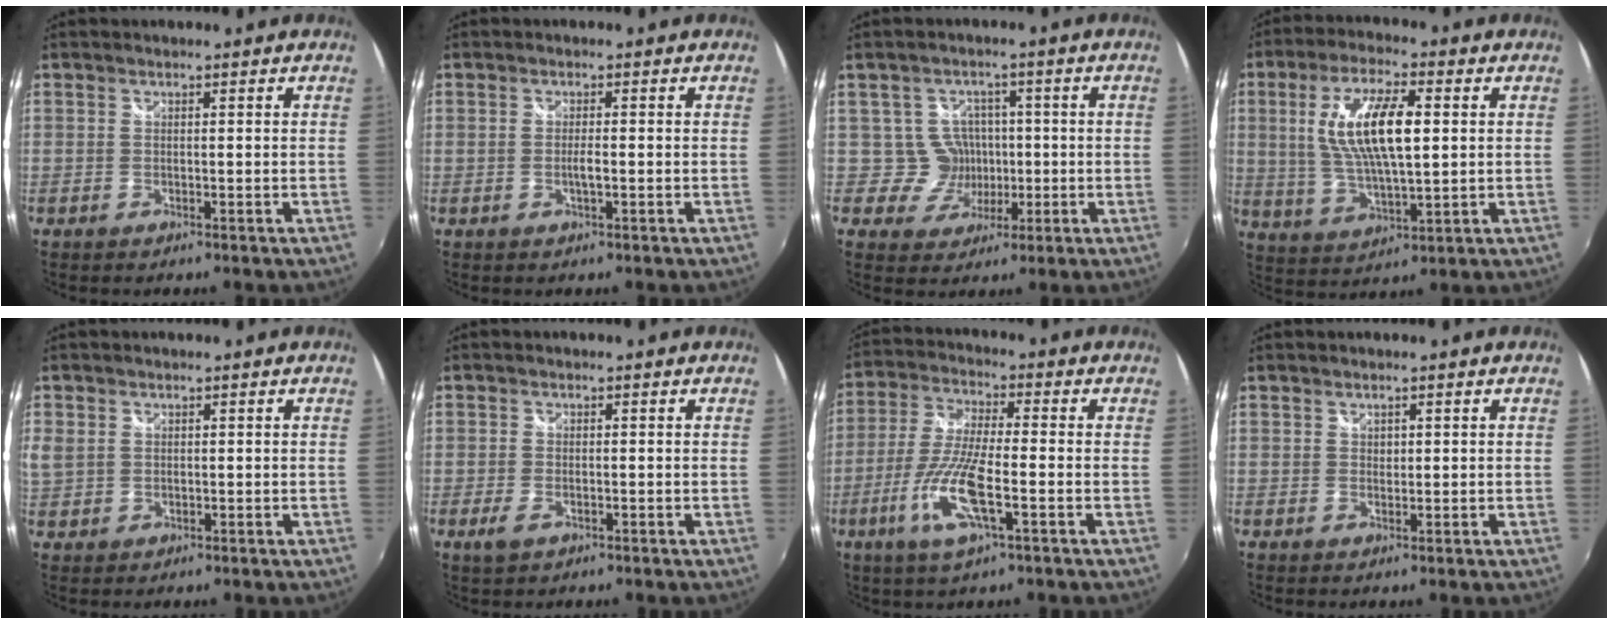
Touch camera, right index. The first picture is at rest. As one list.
[{"total": 1.5, "force": [-0.4, -0.1, 1.4], "torque": [-0.026, -0.002, -0.008]}, {"total": 5.4, "force": [-0.4, 5.4, -0.1], "torque": [-0.008, 0.019, -0.002]}, {"total": 13.5, "force": [2.6, 4.5, 12.5], "torque": [-0.240, 0.004, 0.053]}, {"total": 5.9, "force": [1.4, 4.9, 3.0], "torque": [-0.070, 0.003, 0.031]}, {"total": 2.6, "force": [-1.3, 1.3, 1.9], "torque": [-0.042, -0.007, -0.023]}, {"total": 11.6, "force": [-4.1, 2.2, 10.6], "torque": [-0.227, -0.010, -0.081]}, {"total": 0.8, "force": [0.6, 0.5, 0.1], "torque": [0.001, 0.001, 0.009]}]